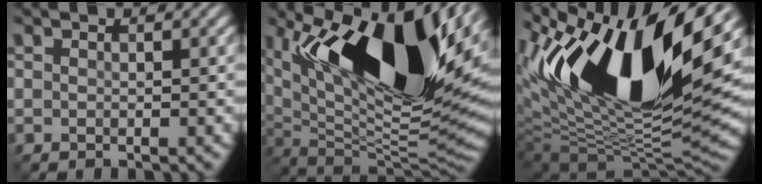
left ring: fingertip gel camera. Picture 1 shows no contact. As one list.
[{"total": 18.7, "force": [7.5, 6.7, 15.7], "torque": [-0.246, 0.008, 0.129]}, {"total": 16.7, "force": [6.3, 7.1, 13.8], "torque": [-0.244, 0.007, 0.101]}]